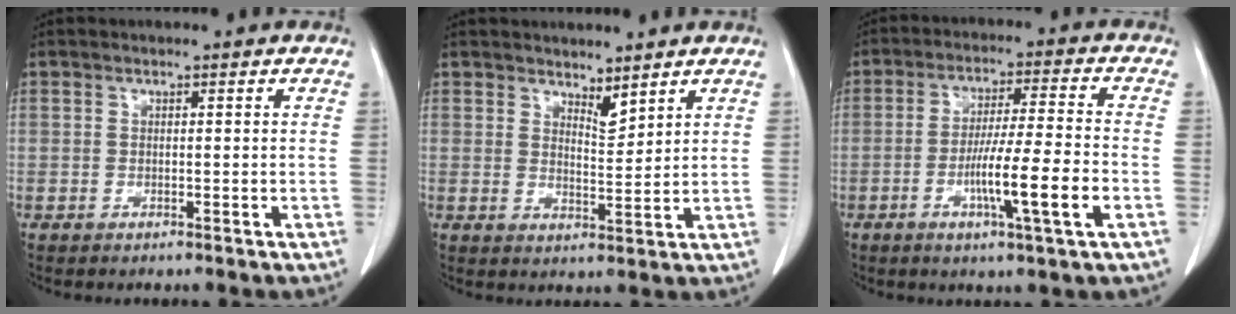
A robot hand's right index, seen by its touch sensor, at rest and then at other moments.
{"total": 3.3, "force": [2.8, 1.0, 1.5], "torque": [-0.025, -0.011, 0.054]}
{"total": 10.7, "force": [-3.5, -0.4, 10.1], "torque": [-0.179, -0.008, -0.062]}